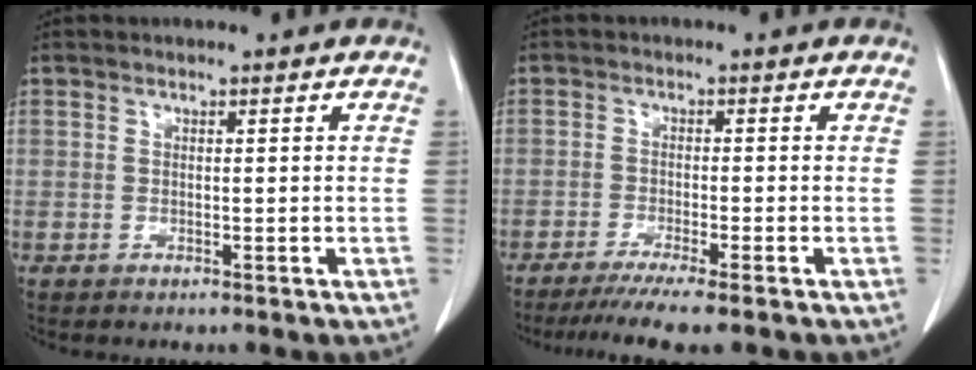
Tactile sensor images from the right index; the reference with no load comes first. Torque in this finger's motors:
{"motor_torque": [0.52, -0.52, 0.14, 0.08]}